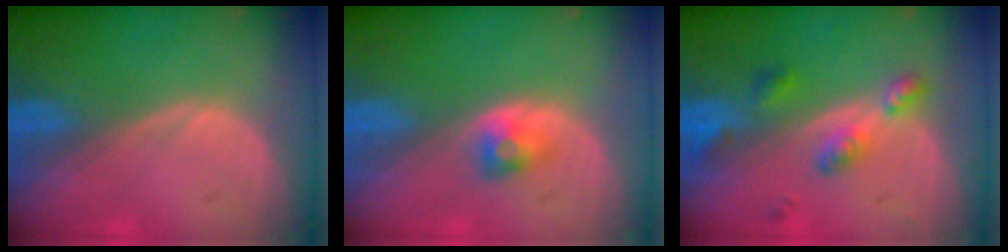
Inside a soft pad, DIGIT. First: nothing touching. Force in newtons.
{"total": 2.7, "press": 2.4, "slide": 1.1}
{"total": 4.7, "press": 4.7, "slide": 0.2}